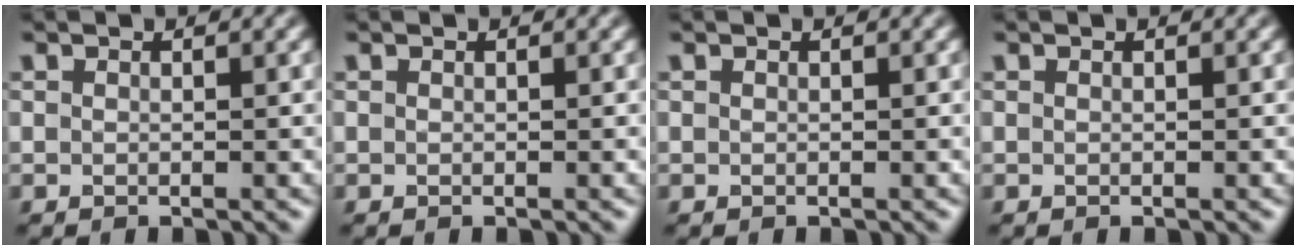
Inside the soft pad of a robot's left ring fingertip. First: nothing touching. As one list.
[{"total": 0.0}, {"total": 0.0}, {"total": 0.0}]